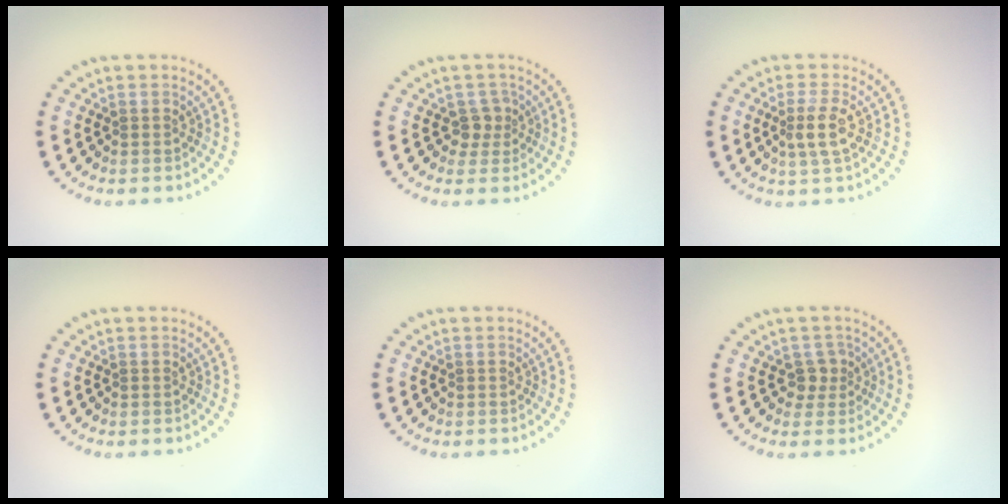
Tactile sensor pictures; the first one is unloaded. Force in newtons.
{"total": 1.9, "press": 1.4, "slide": 1.3}
{"total": 2.4, "press": 2.1, "slide": 1.2}
{"total": 0.0}
{"total": 0.0}
{"total": 1.8, "press": 1.3, "slide": 1.2}